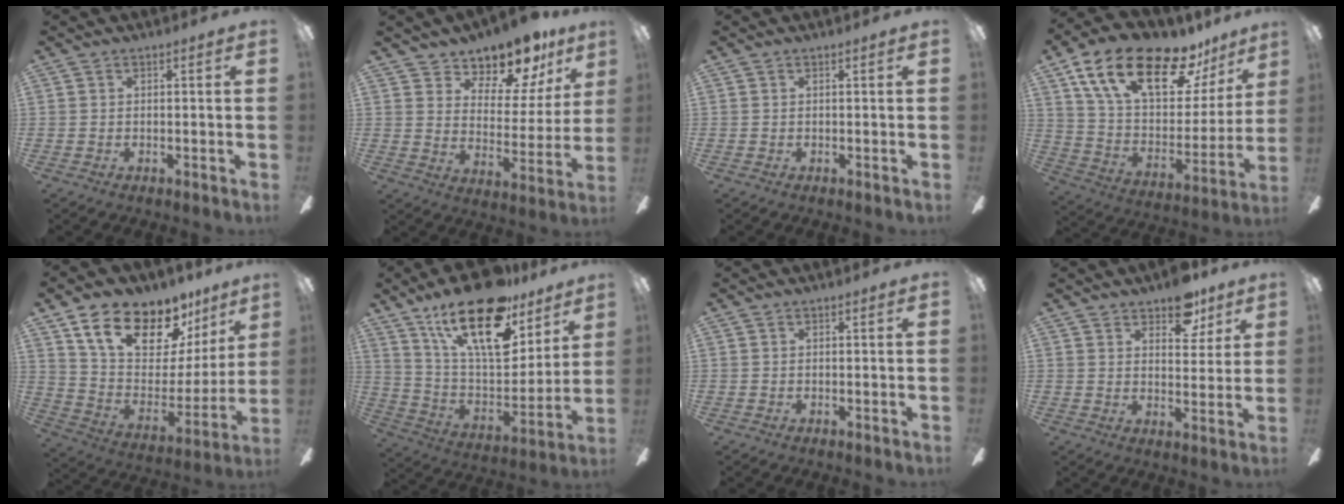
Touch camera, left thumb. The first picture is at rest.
{"total": 11.4, "force": [10.0, 4.6, 2.9], "torque": [-0.049, -0.086, 0.179]}
{"total": 0.0}
{"total": 24.1, "force": [15.1, 10.6, 15.5], "torque": [-0.273, -0.079, 0.258]}
{"total": 19.2, "force": [13.4, 9.5, 9.9], "torque": [-0.167, -0.084, 0.236]}
{"total": 25.6, "force": [16.0, 10.7, 16.9], "torque": [-0.287, -0.092, 0.274]}
{"total": 0.0}
{"total": 8.5, "force": [6.2, 4.5, 3.8], "torque": [-0.035, -0.026, 0.106]}